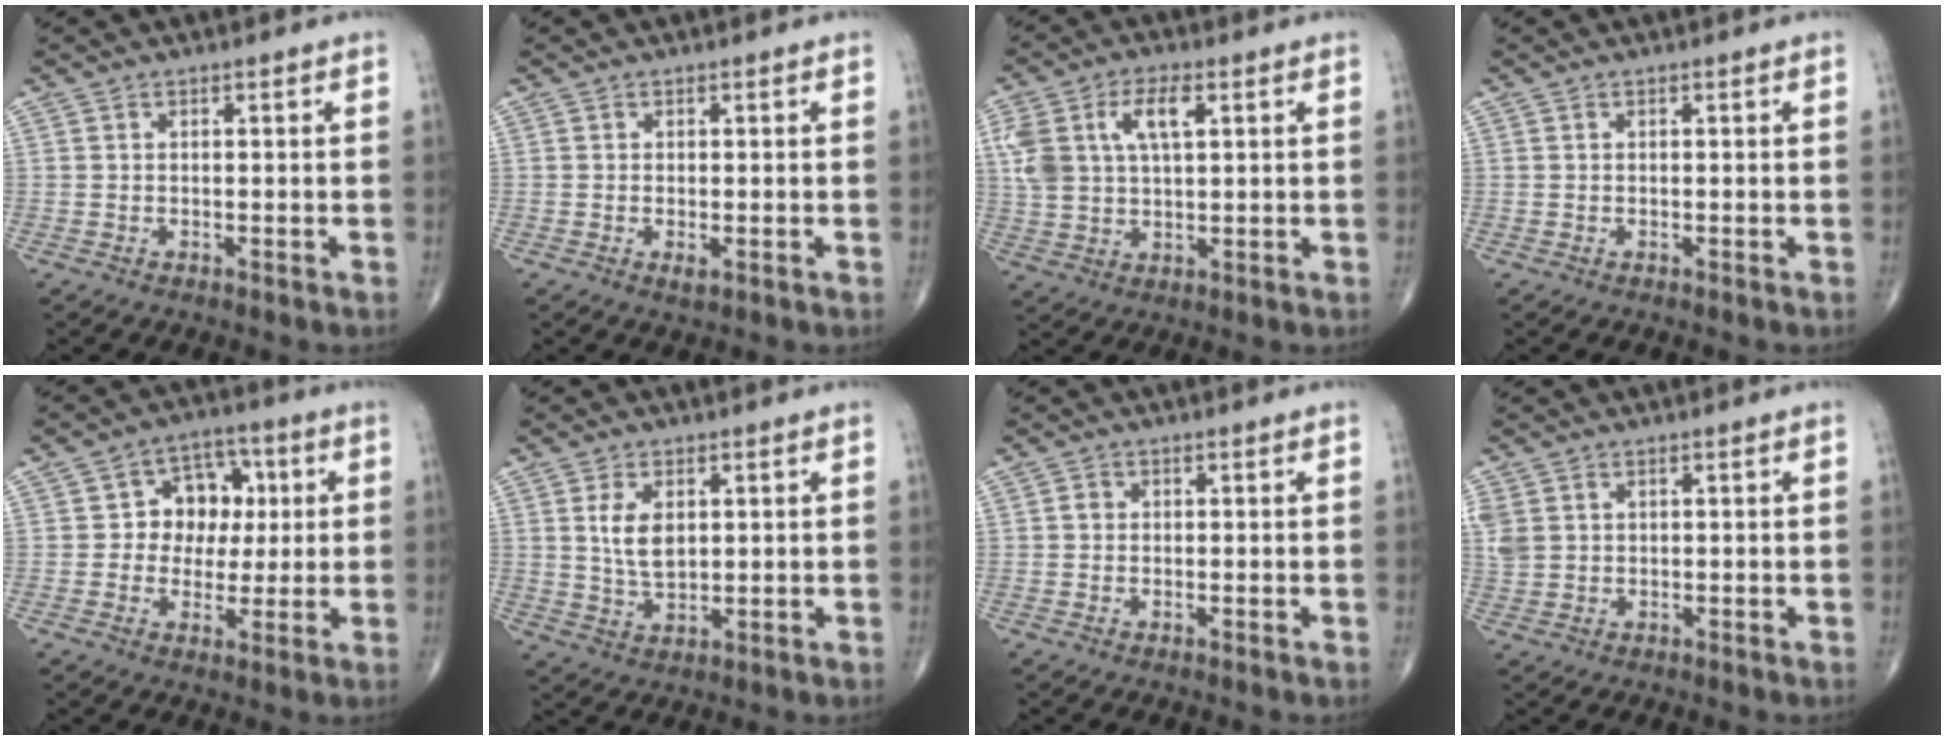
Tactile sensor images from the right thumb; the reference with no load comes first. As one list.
[{"total": 1.3, "force": [-0.4, 0.5, 1.1], "torque": [-0.022, -0.004, -0.006]}, {"total": 11.0, "force": [3.6, 5.6, 8.7], "torque": [-0.180, 0.010, 0.073]}, {"total": 0.0}, {"total": 9.8, "force": [1.2, 8.1, 5.3], "torque": [-0.016, 0.012, 0.014]}, {"total": 6.3, "force": [1.5, 3.6, 5.0], "torque": [-0.084, -0.010, 0.033]}, {"total": 1.1, "force": [0.0, 1.0, 0.4], "torque": [-0.003, 0.003, -0.001]}, {"total": 4.7, "force": [1.2, 3.8, 2.6], "torque": [-0.068, 0.003, 0.035]}]